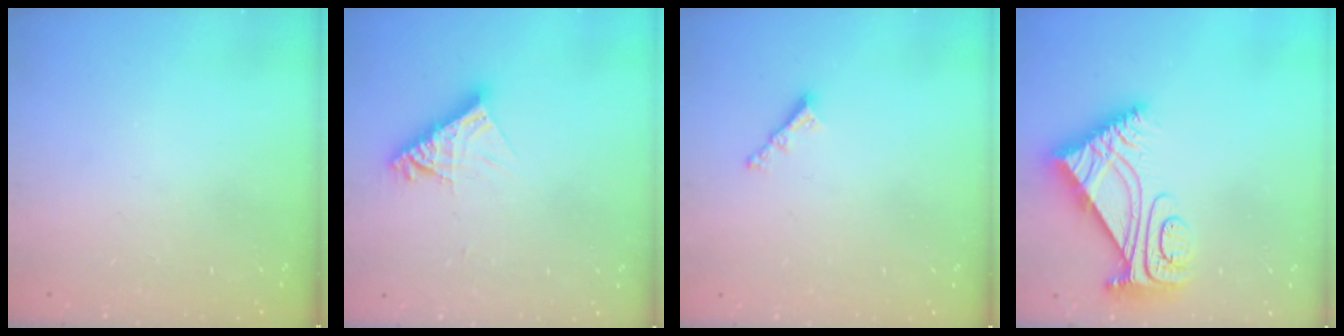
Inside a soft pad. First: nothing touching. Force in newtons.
{"total": 9.6, "press": 9.6, "slide": 0.8}
{"total": 3.6, "press": 3.6, "slide": 0.4}
{"total": 9.6, "press": 9.6, "slide": 0.9}